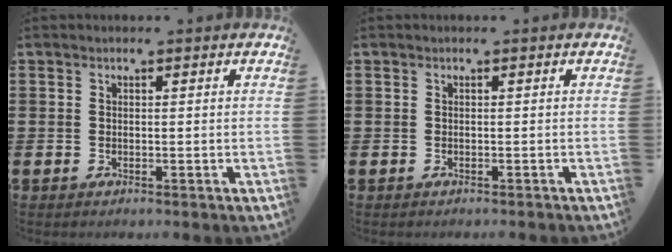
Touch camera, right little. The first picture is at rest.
{"total": 0.0}